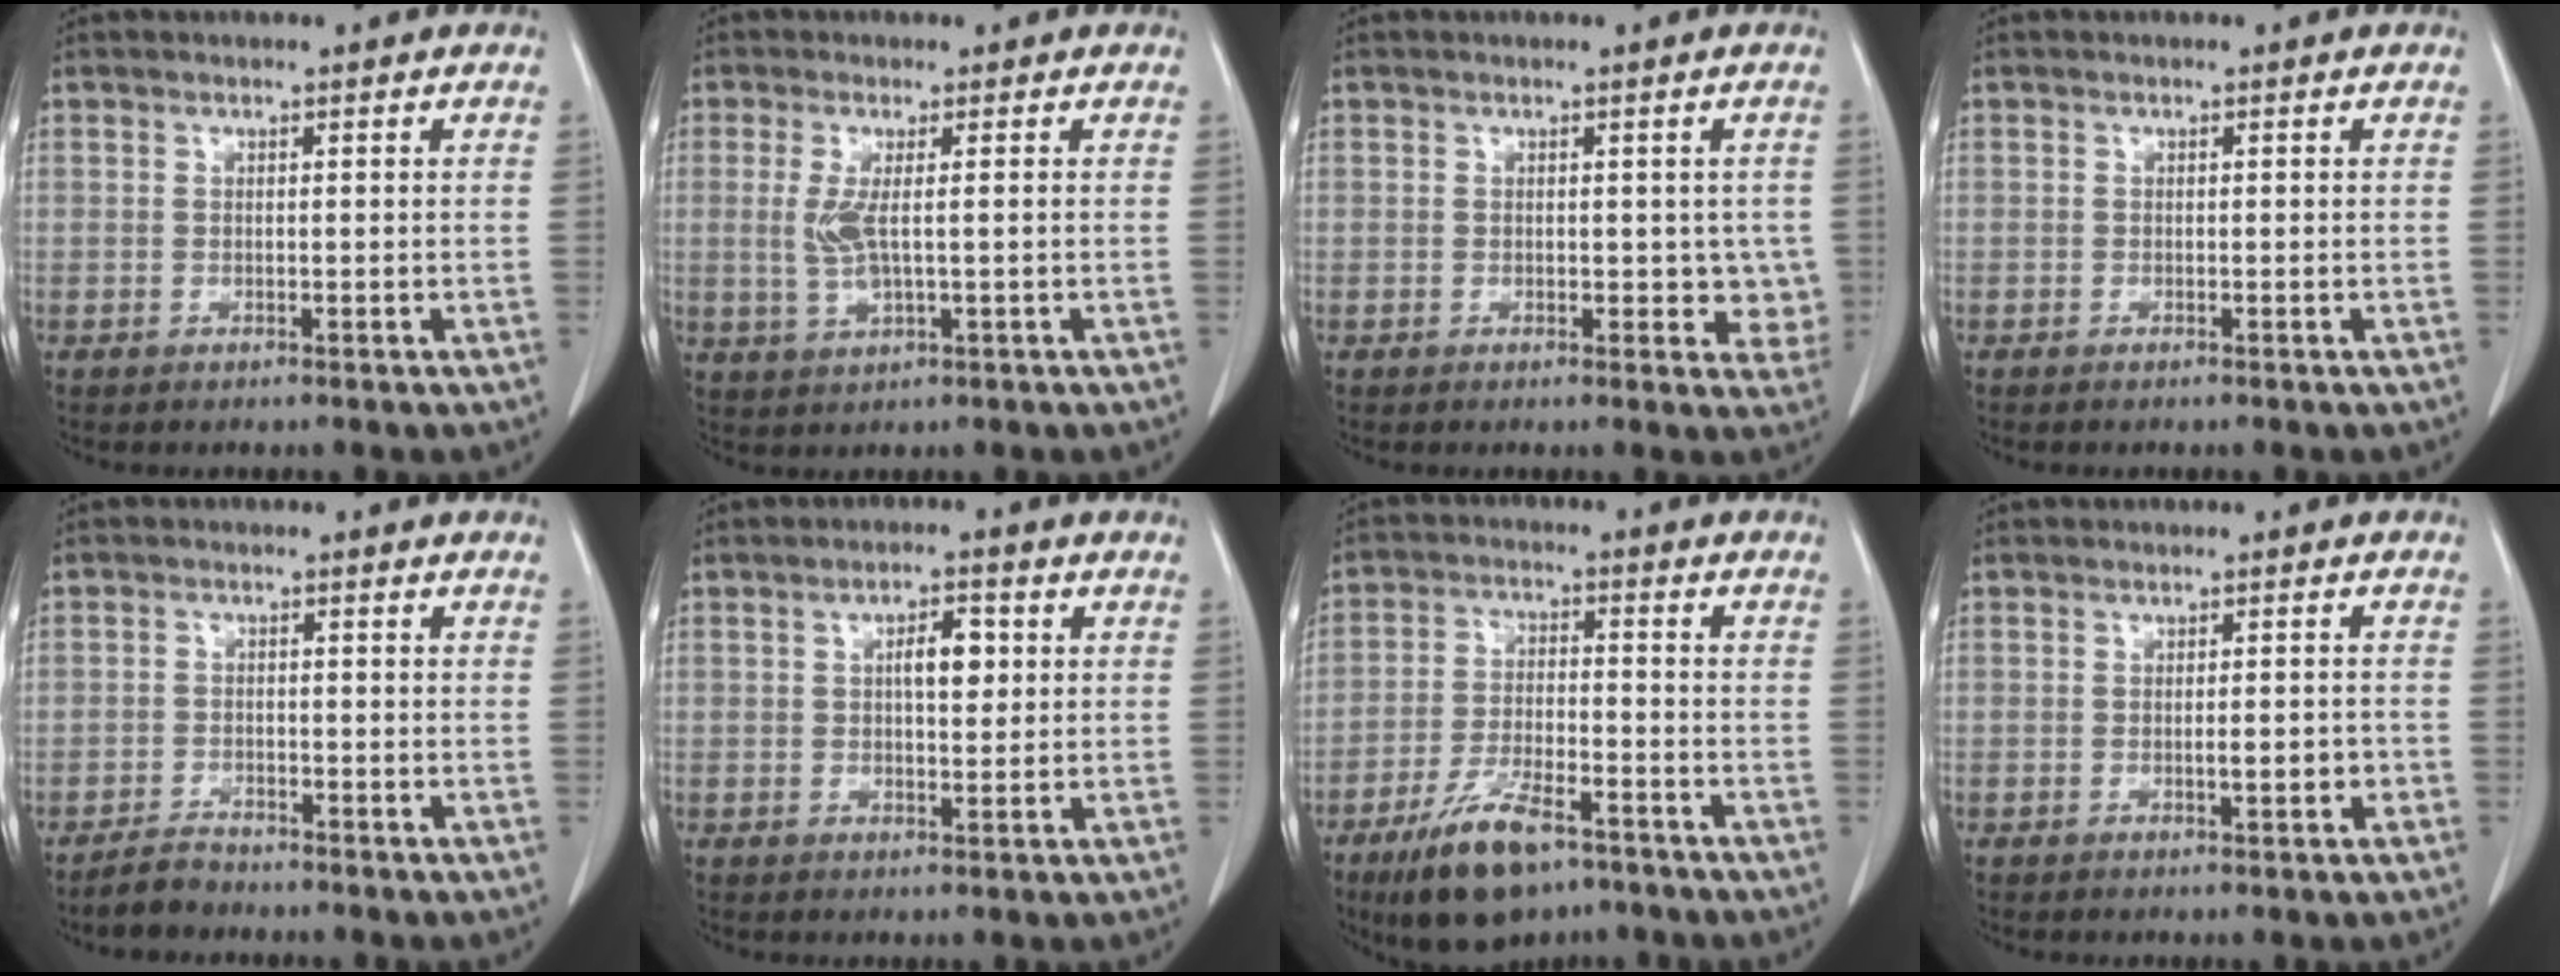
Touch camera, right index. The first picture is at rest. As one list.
[{"total": 4.4, "force": [0.2, 0.7, 4.3], "torque": [-0.100, -0.006, 0.008]}, {"total": 3.9, "force": [0.3, 2.7, 2.8], "torque": [-0.005, 0.004, 0.003]}, {"total": 0.0}, {"total": 2.4, "force": [-2.3, 0.8, 0.0], "torque": [0.000, 0.000, -0.043]}, {"total": 4.5, "force": [1.0, 1.8, 4.0], "torque": [-0.060, 0.008, 0.016]}, {"total": 11.1, "force": [-7.5, 3.8, 7.3], "torque": [-0.139, -0.011, -0.131]}, {"total": 2.6, "force": [-0.8, 0.7, 2.3], "torque": [-0.037, 0.001, -0.010]}]